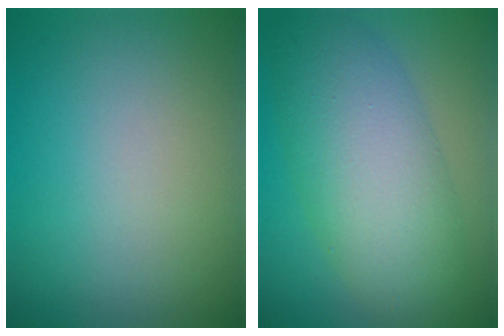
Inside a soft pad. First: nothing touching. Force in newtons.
{"total": 8.5, "press": 8.5, "slide": 0.1}